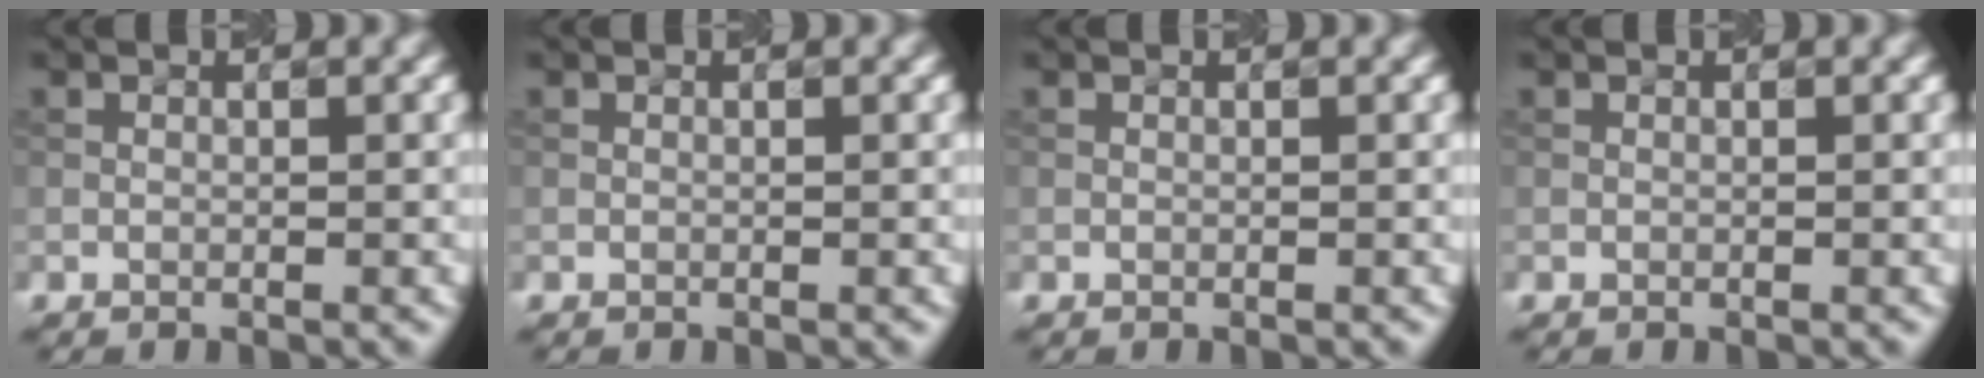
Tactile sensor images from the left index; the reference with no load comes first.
{"total": 0.0}
{"total": 0.0}
{"total": 0.0}